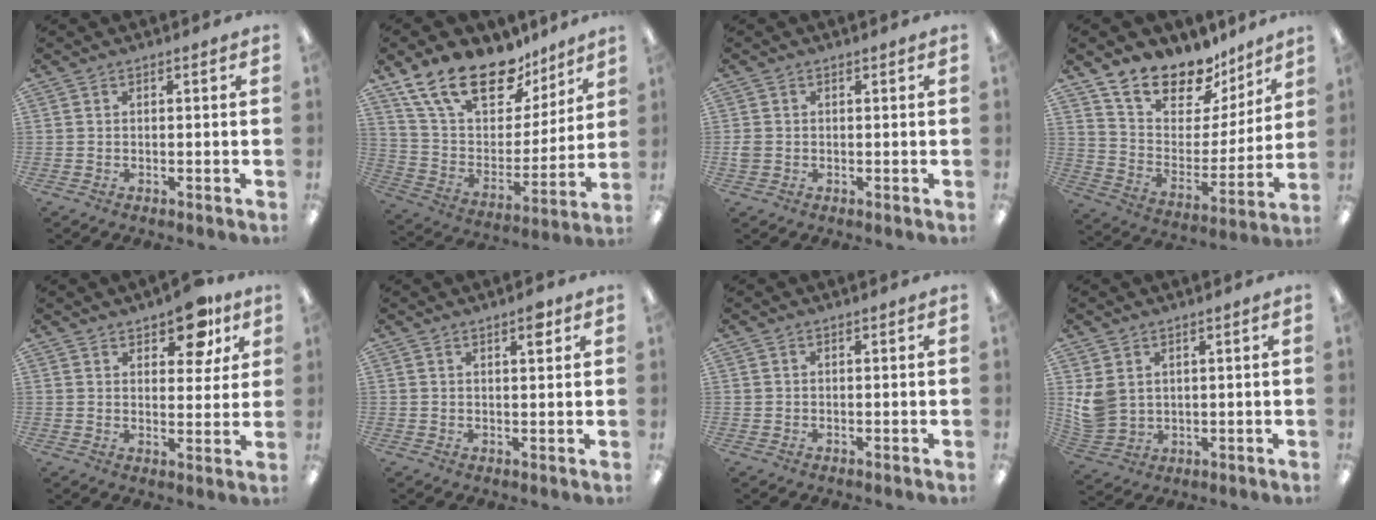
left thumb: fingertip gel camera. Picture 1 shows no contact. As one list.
[{"total": 21.7, "force": [15.5, 10.3, 11.1], "torque": [-0.206, -0.092, 0.282]}, {"total": 1.7, "force": [-0.2, 1.6, 0.7], "torque": [-0.004, 0.001, -0.005]}, {"total": 16.1, "force": [13.8, 7.2, 4.3], "torque": [-0.091, -0.115, 0.250]}, {"total": 10.0, "force": [6.8, 4.7, 5.6], "torque": [-0.054, -0.035, 0.114]}, {"total": 3.4, "force": [2.4, 1.0, 2.2], "torque": [-0.024, -0.009, 0.037]}, {"total": 0.6, "force": [0.4, 0.4, -0.1], "torque": [0.002, 0.003, 0.008]}, {"total": 6.3, "force": [2.8, 5.0, 2.7], "torque": [-0.058, -0.009, 0.057]}]